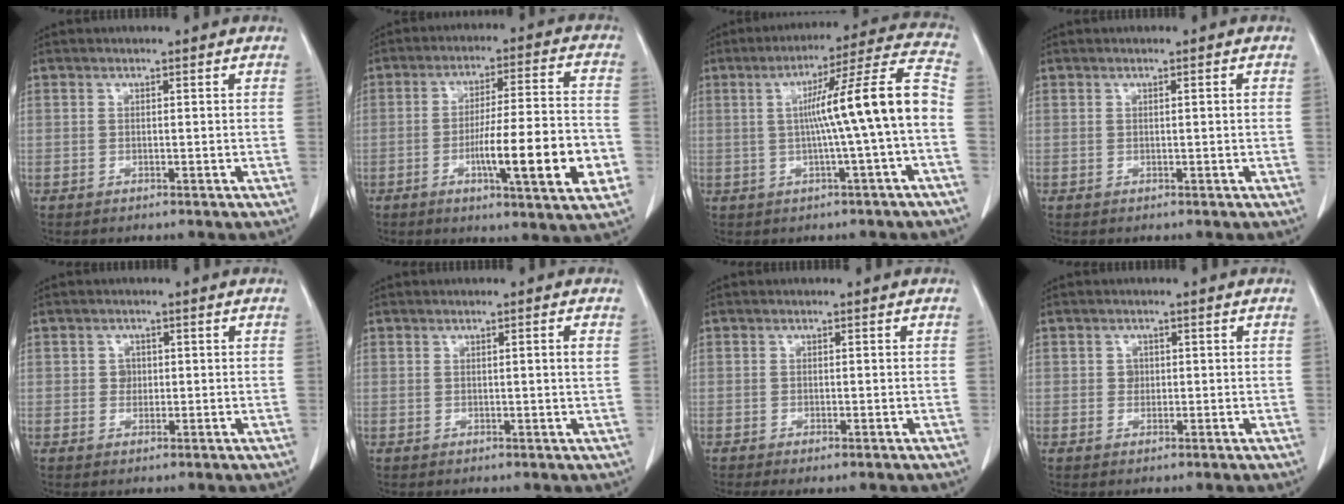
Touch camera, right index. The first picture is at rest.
{"total": 15.5, "force": [-4.6, 1.1, 14.8], "torque": [-0.218, -0.004, -0.068]}
{"total": 13.0, "force": [-0.9, -1.2, 12.9], "torque": [-0.190, 0.024, -0.016]}
{"total": 0.7, "force": [0.1, -0.1, 0.7], "torque": [-0.011, 0.000, 0.002]}
{"total": 1.5, "force": [0.2, 1.4, 0.6], "torque": [-0.008, 0.002, 0.003]}
{"total": 1.6, "force": [0.4, -0.4, 1.5], "torque": [-0.022, -0.002, 0.007]}
{"total": 1.4, "force": [-0.9, 0.3, 1.1], "torque": [-0.020, -0.006, -0.014]}
{"total": 1.3, "force": [0.2, 1.1, 0.5], "torque": [-0.007, 0.001, 0.003]}